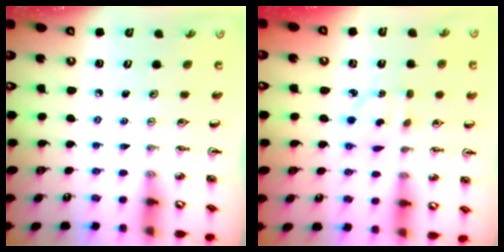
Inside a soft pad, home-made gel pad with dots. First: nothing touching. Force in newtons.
{"total": 3.4, "press": 3.4, "slide": 0.8}